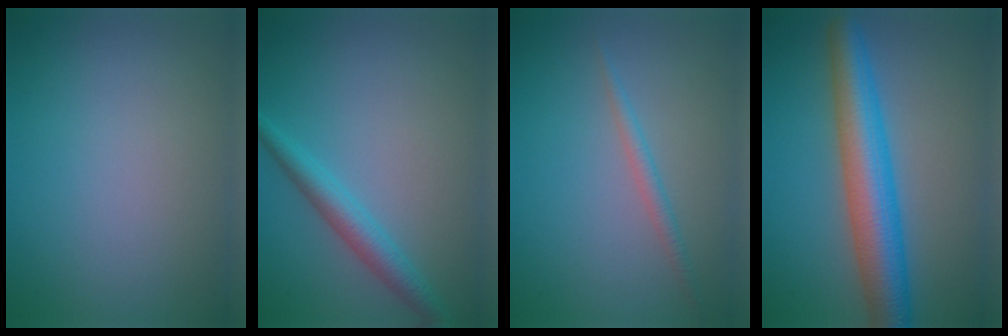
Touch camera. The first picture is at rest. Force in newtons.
{"total": 2.9, "press": 2.9, "slide": 0.1}
{"total": 1.4, "press": 1.4, "slide": 0.0}
{"total": 7.3, "press": 7.3, "slide": 0.2}